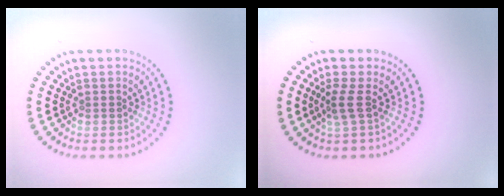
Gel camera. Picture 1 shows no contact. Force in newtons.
{"total": 1.9, "press": 1.2, "slide": 1.4}